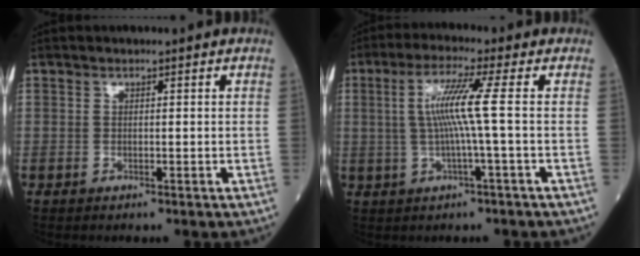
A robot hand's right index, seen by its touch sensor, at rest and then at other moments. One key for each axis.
{"total": 6.8, "fx": 0.3, "fy": -1.3, "fz": 6.6, "tx": -0.134, "ty": 0.009, "tz": 0.009}